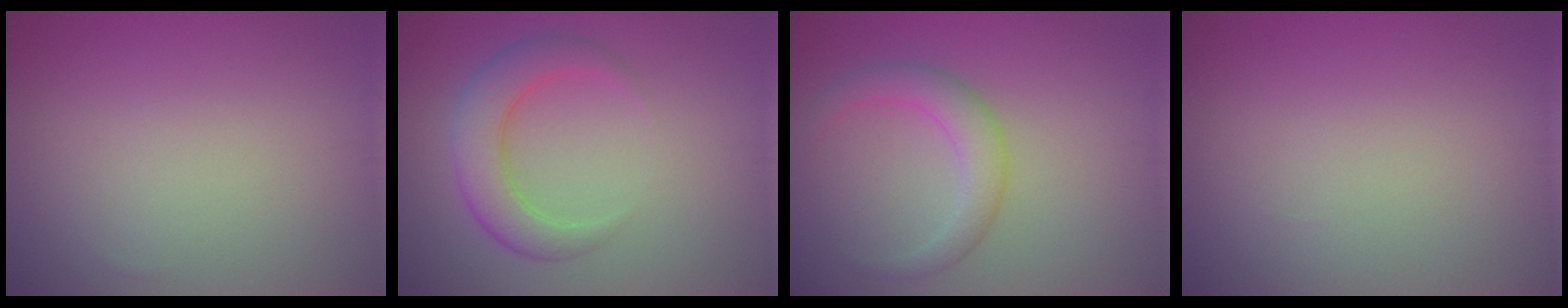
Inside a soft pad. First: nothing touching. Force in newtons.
{"total": 4.5, "press": 4.5, "slide": 0.2}
{"total": 3.0, "press": 3.0, "slide": 0.1}
{"total": 0.0}